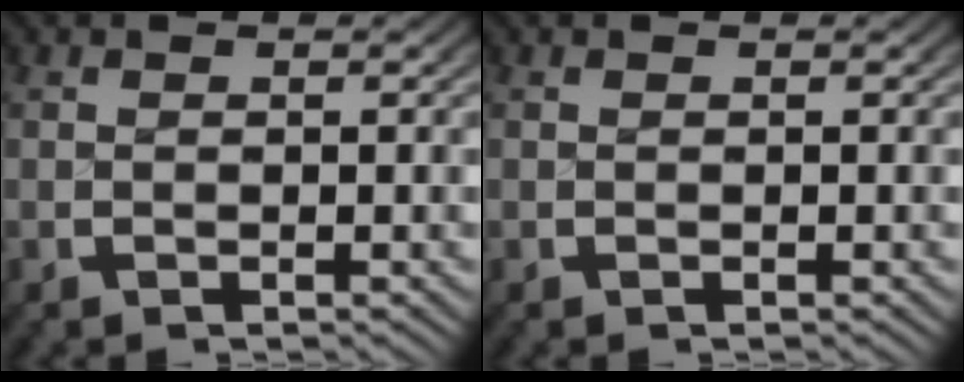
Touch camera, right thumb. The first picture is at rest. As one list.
[{"total": 0.0}]